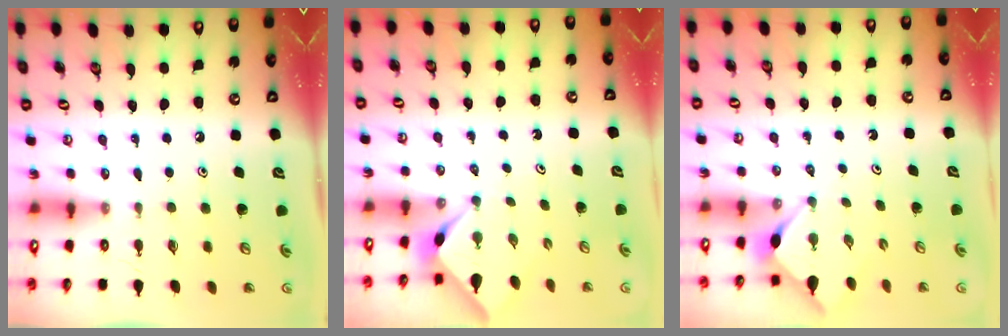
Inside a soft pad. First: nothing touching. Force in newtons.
{"total": 2.3, "press": 2.2, "slide": 0.3}
{"total": 2.9, "press": 2.9, "slide": 0.4}